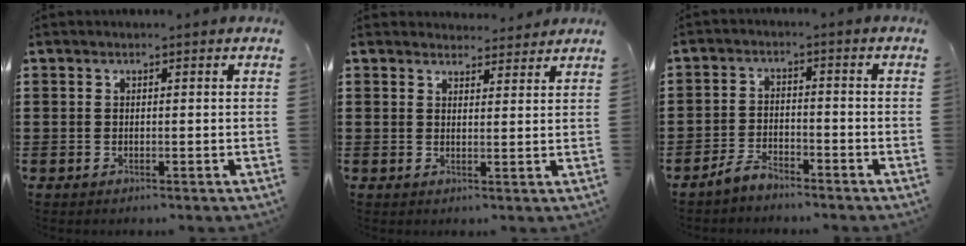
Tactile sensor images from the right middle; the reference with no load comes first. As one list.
[{"total": 2.7, "force": [2.6, 0.4, -0.2], "torque": [0.005, -0.008, 0.049]}, {"total": 3.5, "force": [-3.3, 0.8, 0.6], "torque": [-0.022, 0.007, -0.071]}]